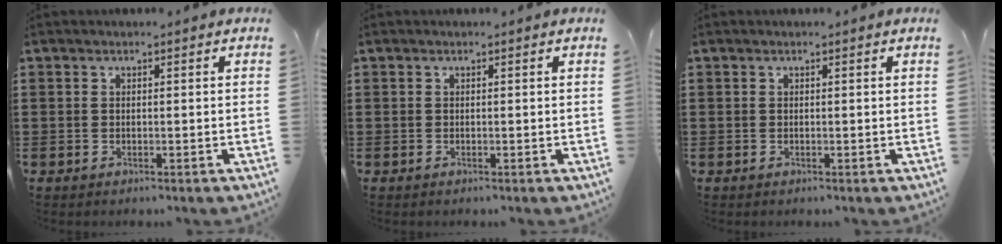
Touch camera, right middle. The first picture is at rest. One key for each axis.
{"total": 0.0}
{"total": 0.0}